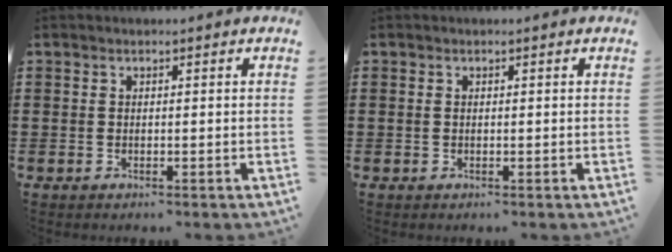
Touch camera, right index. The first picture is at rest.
{"total": 0.0}